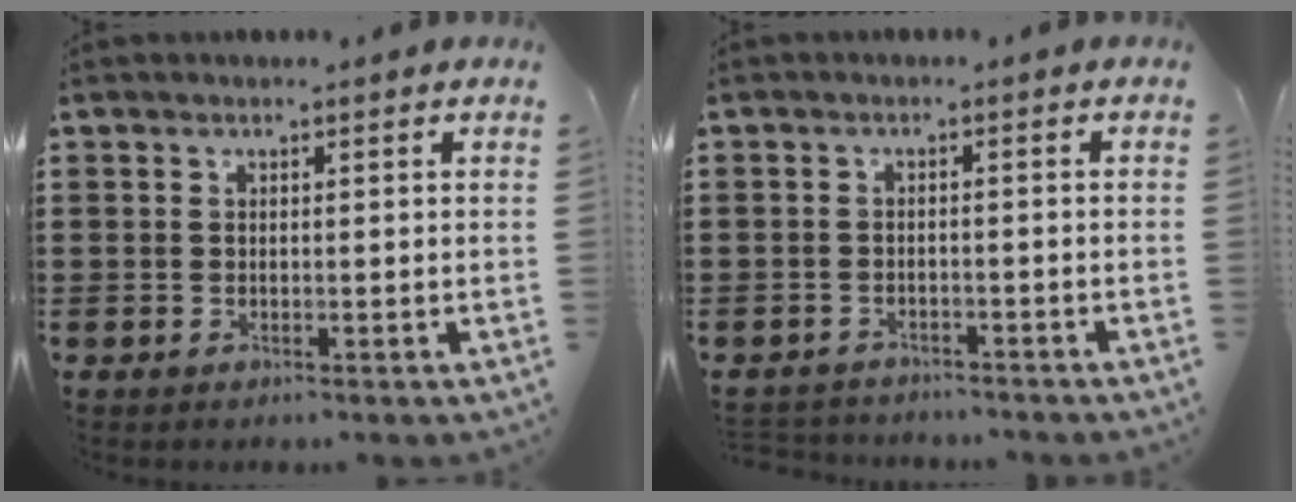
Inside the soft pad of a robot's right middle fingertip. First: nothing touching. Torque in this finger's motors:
{"motor_torque": [0.15, 0.03, 0.03, 0.00]}